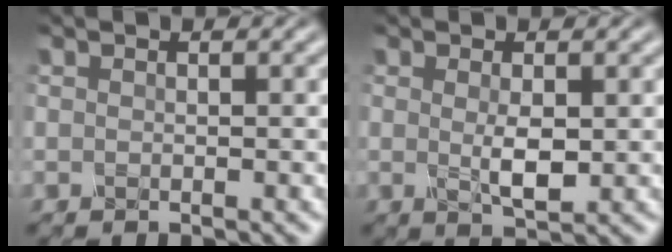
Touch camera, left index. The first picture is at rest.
{"total": 2.5, "force": [0.1, 0.8, 2.4], "torque": [-0.049, -0.007, 0.006]}